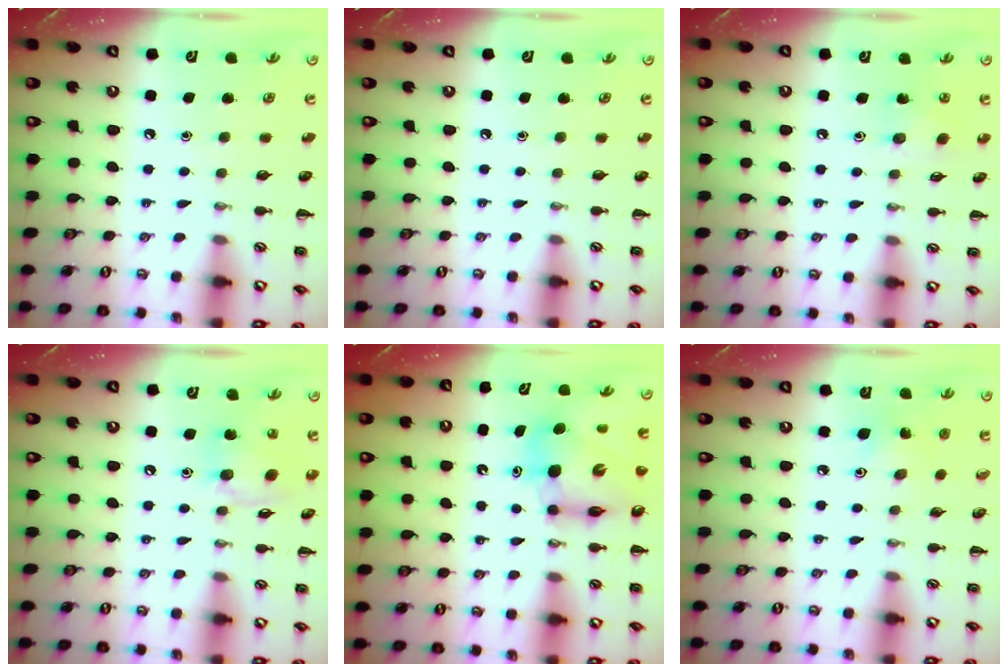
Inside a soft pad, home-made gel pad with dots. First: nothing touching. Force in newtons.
{"total": 0.0}
{"total": 5.6, "press": 5.5, "slide": 1.0}
{"total": 11.5, "press": 11.2, "slide": 2.4}
{"total": 8.4, "press": 8.0, "slide": 2.5}
{"total": 4.8, "press": 4.7, "slide": 1.1}